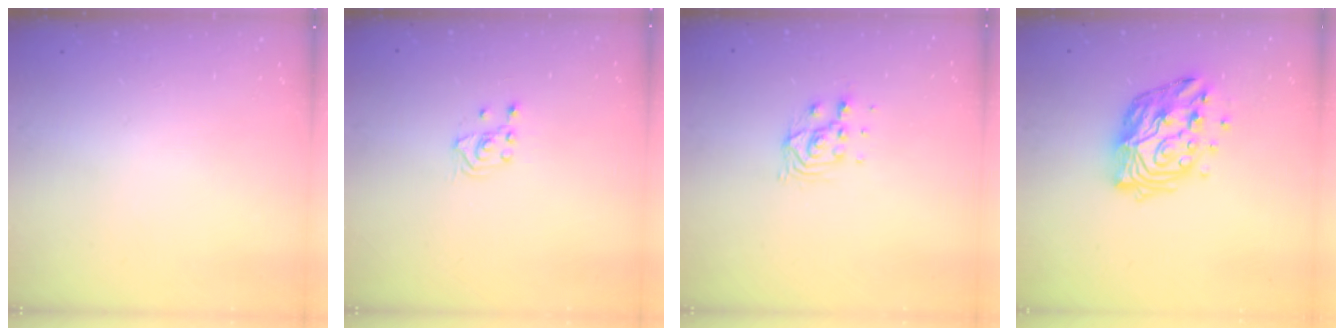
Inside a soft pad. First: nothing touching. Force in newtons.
{"total": 2.1, "press": 2.0, "slide": 0.8}
{"total": 6.8, "press": 6.8, "slide": 0.5}
{"total": 15.0, "press": 14.9, "slide": 1.6}